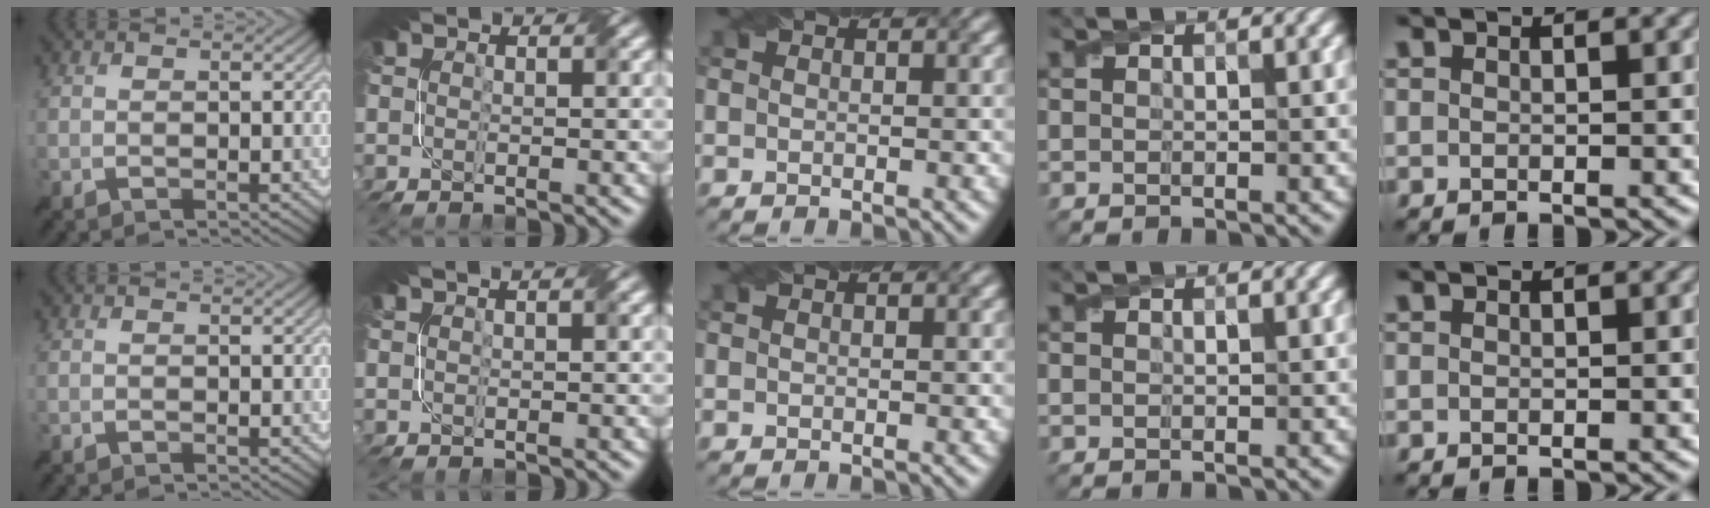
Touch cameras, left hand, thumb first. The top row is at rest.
{"index": {"total": 2.2, "force": [1.5, 0.9, 1.4], "torque": [-0.012, 0.006, 0.007]}}